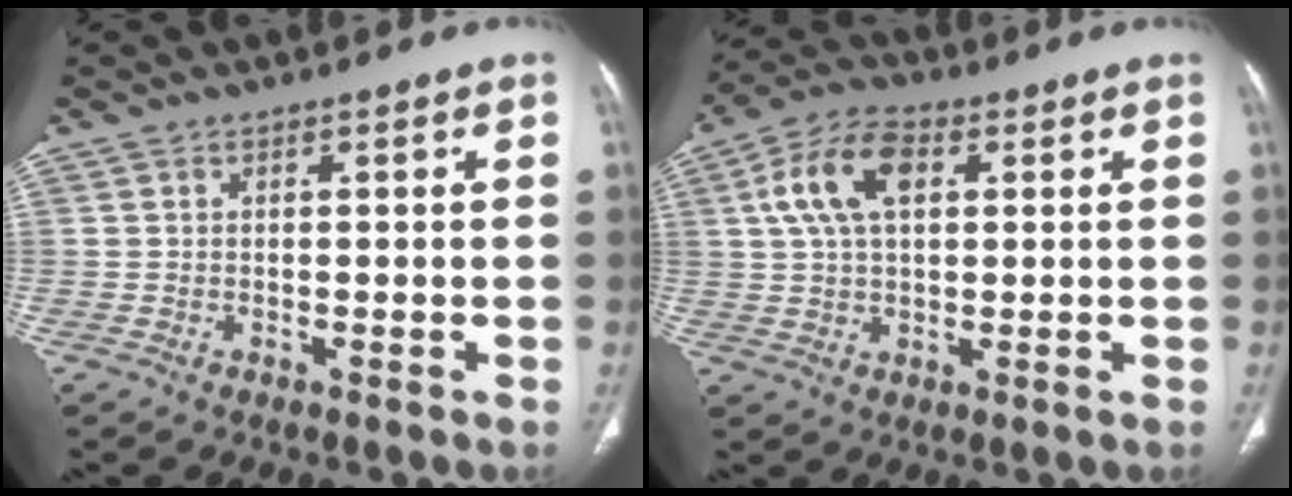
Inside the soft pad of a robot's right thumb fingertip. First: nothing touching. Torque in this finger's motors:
{"motor_torque": [-0.02, 0.21, 0.48, -0.29, 0.13]}